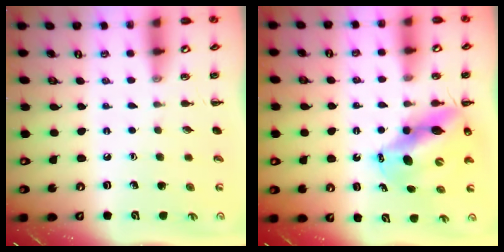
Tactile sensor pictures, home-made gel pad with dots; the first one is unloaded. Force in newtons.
{"total": 13.0, "press": 12.5, "slide": 3.3}